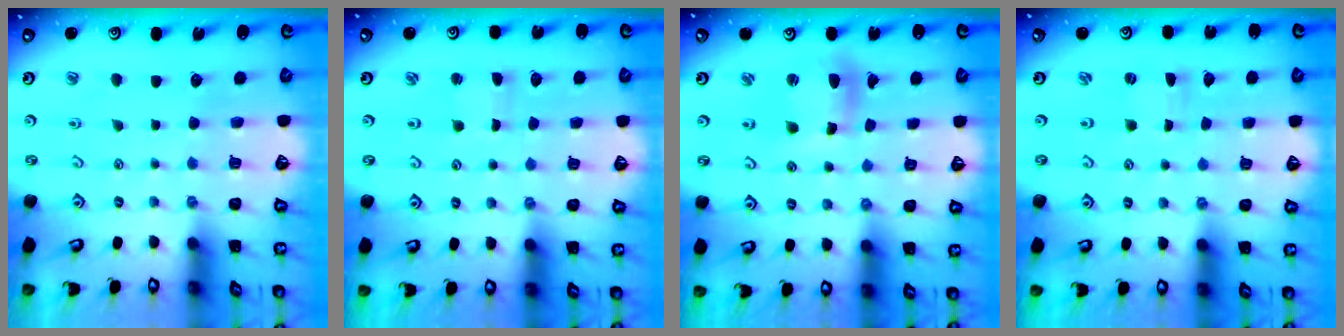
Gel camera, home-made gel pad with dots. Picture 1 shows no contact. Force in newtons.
{"total": 2.3, "press": 2.3, "slide": 0.4}
{"total": 10.7, "press": 10.6, "slide": 1.4}
{"total": 0.0}